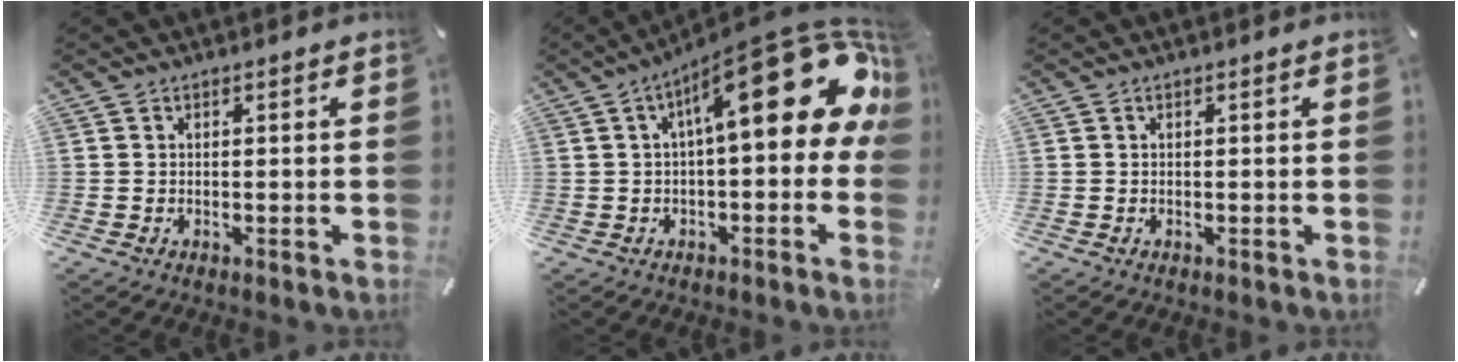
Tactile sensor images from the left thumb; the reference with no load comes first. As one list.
[{"total": 24.3, "force": [7.1, 8.9, 21.4], "torque": [-0.299, -0.048, 0.115]}, {"total": 0.0}]